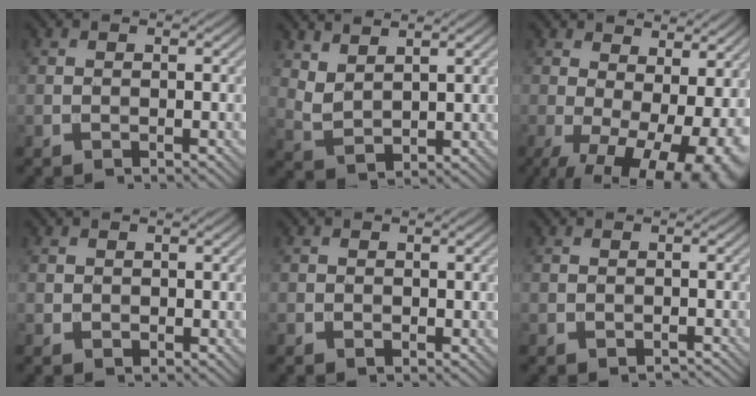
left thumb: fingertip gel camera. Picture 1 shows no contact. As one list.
[{"total": 4.3, "force": [3.3, 1.6, 2.2], "torque": [-0.054, -0.008, 0.074]}, {"total": 15.4, "force": [-1.9, 8.1, 12.9], "torque": [-0.171, -0.024, 0.013]}, {"total": 1.1, "force": [0.6, 0.9, 0.3], "torque": [-0.009, -0.005, 0.016]}, {"total": 1.1, "force": [0.4, 1.0, 0.3], "torque": [-0.006, -0.006, 0.008]}, {"total": 0.5, "force": [-0.1, 0.5, 0.2], "torque": [-0.004, -0.006, 0.000]}]